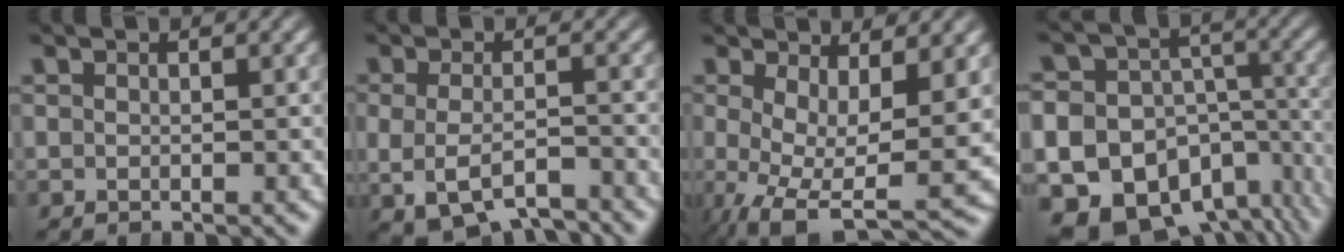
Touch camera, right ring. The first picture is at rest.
{"total": 5.6, "force": [-3.1, 3.2, 3.4], "torque": [-0.065, -0.026, -0.037]}
{"total": 7.6, "force": [-1.7, 3.9, 6.3], "torque": [-0.119, -0.050, -0.003]}
{"total": 21.6, "force": [-7.7, 18.0, 9.0], "torque": [-0.200, -0.093, -0.118]}